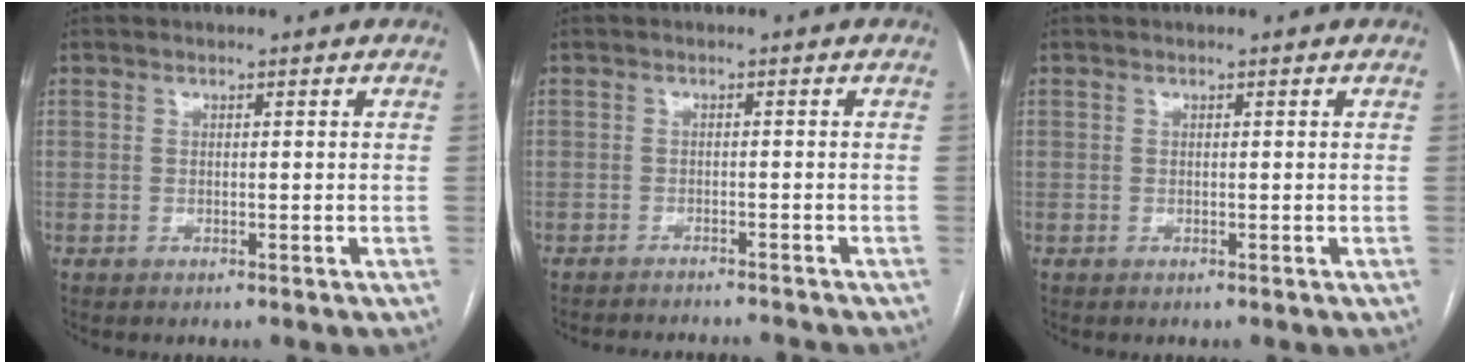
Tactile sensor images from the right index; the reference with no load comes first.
{"total": 7.8, "force": [-7.6, 0.5, 1.7], "torque": [-0.021, -0.005, -0.096]}
{"total": 0.0}